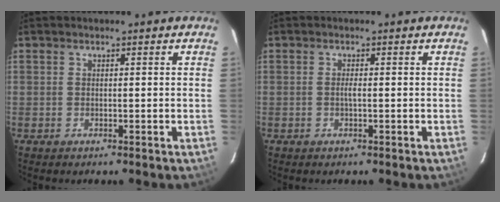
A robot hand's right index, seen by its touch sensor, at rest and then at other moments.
{"total": 1.1, "force": [-0.2, 0.0, 1.0], "torque": [-0.020, 0.001, -0.005]}